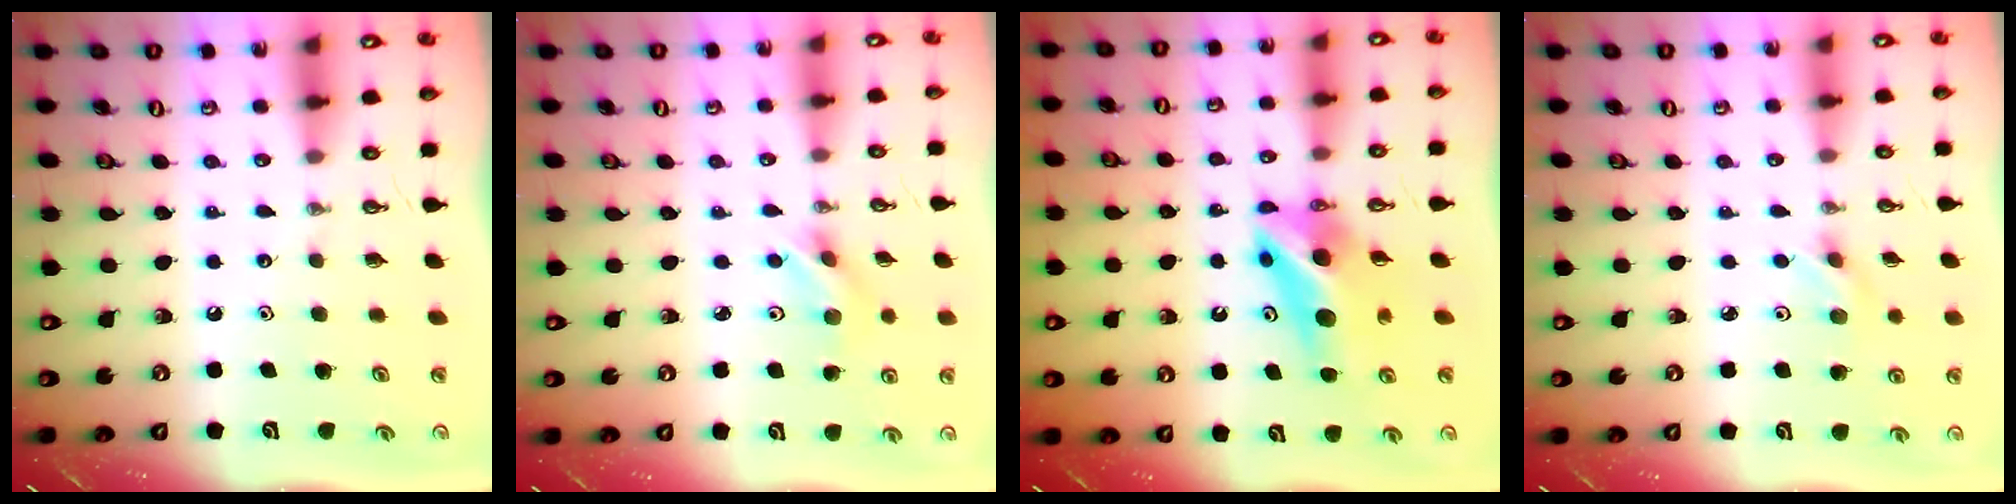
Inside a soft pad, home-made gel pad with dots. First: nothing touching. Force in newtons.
{"total": 4.7, "press": 3.1, "slide": 3.5}
{"total": 9.3, "press": 9.3, "slide": 1.1}
{"total": 3.8, "press": 3.6, "slide": 1.4}